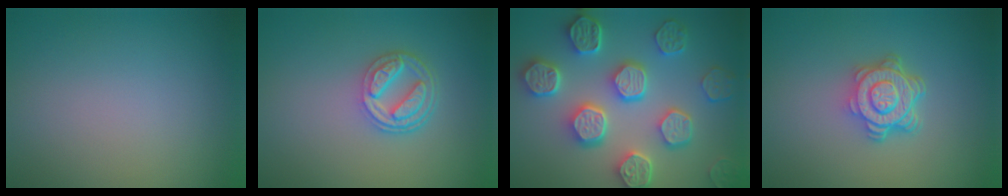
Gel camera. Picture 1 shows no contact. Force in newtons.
{"total": 4.3, "press": 3.2, "slide": 2.8}
{"total": 8.0, "press": 6.7, "slide": 4.4}
{"total": 4.8, "press": 3.7, "slide": 3.1}